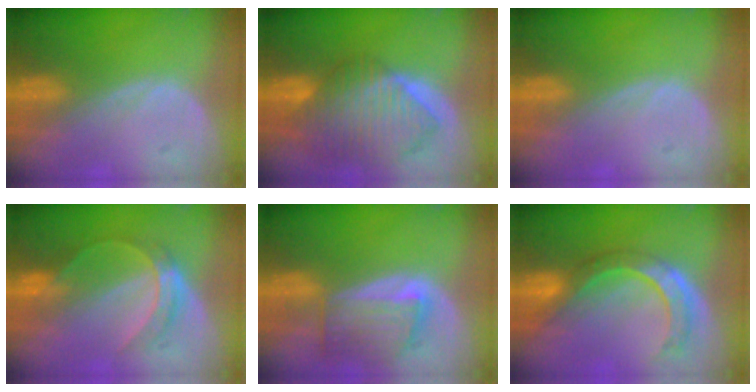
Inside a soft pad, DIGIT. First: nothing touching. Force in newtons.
{"total": 10.5, "press": 9.1, "slide": 5.2}
{"total": 0.0}
{"total": 5.0, "press": 4.7, "slide": 1.6}
{"total": 6.8, "press": 6.5, "slide": 2.2}
{"total": 8.5, "press": 7.2, "slide": 4.5}